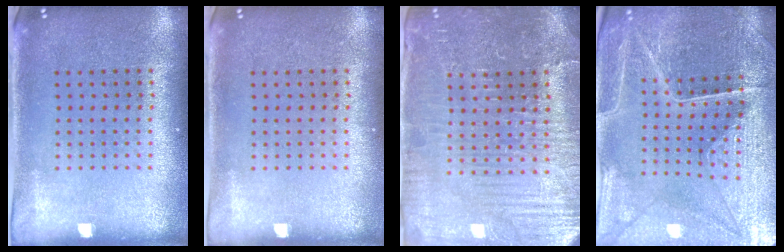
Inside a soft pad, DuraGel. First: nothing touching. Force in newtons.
{"total": 0.0}
{"total": 4.4, "press": 4.2, "slide": 1.3}
{"total": 3.8, "press": 3.8, "slide": 0.5}